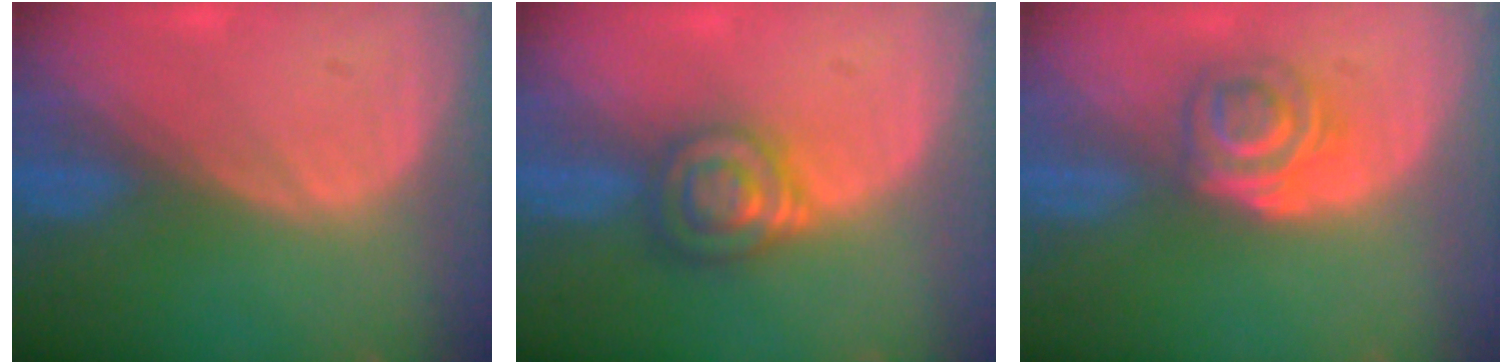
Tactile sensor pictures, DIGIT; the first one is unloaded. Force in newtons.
{"total": 6.6, "press": 5.7, "slide": 3.3}
{"total": 6.2, "press": 5.1, "slide": 3.6}